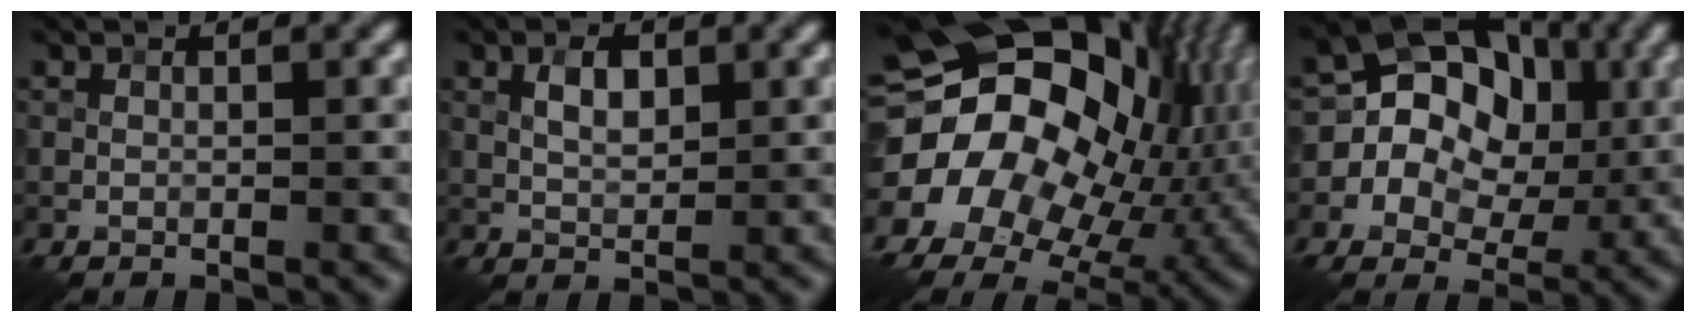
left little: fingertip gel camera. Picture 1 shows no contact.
{"total": 2.5, "force": [0.8, 1.3, 2.0], "torque": [-0.037, 0.002, 0.013]}
{"total": 22.0, "force": [0.6, 17.8, 13.0], "torque": [-0.236, 0.010, -0.004]}
{"total": 13.0, "force": [2.0, 10.8, 7.0], "torque": [-0.100, 0.046, -0.006]}